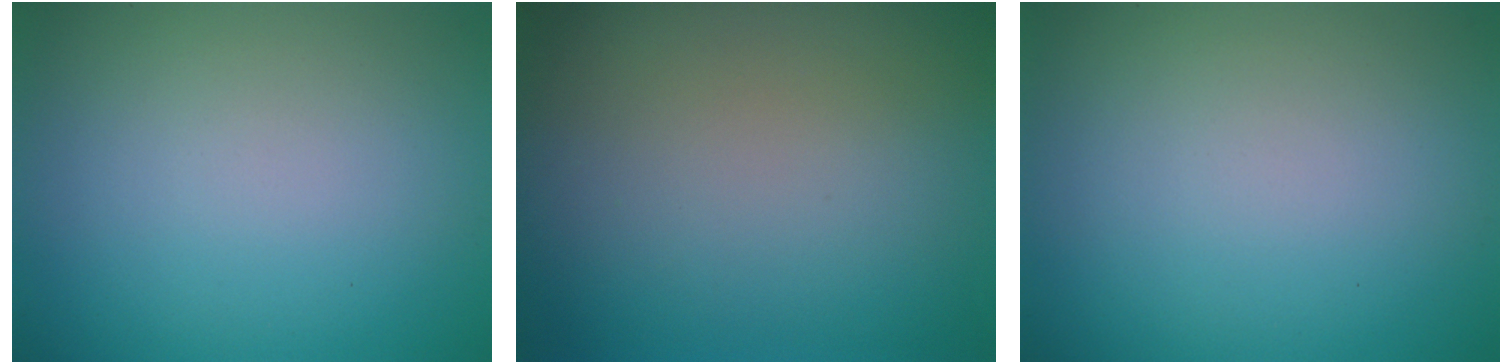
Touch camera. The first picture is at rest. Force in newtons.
{"total": 0.0}
{"total": 0.0}